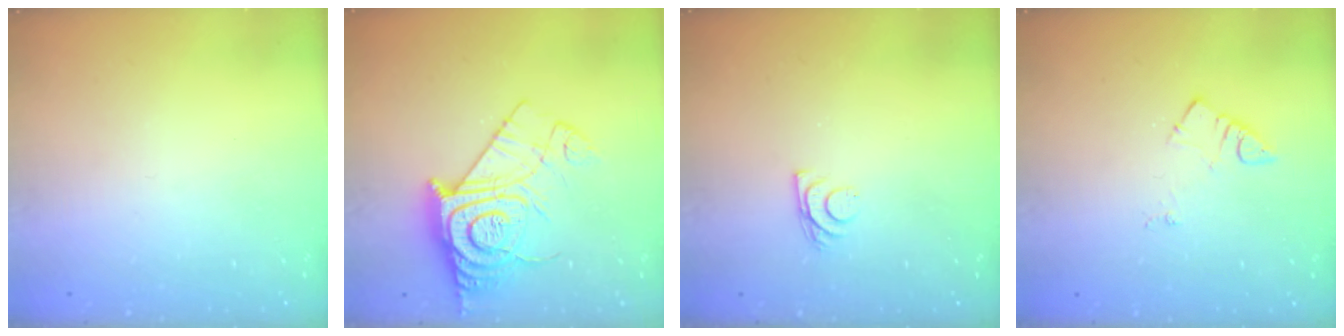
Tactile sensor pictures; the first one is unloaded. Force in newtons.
{"total": 16.1, "press": 16.1, "slide": 1.1}
{"total": 7.2, "press": 7.2, "slide": 0.6}
{"total": 3.8, "press": 3.8, "slide": 0.5}